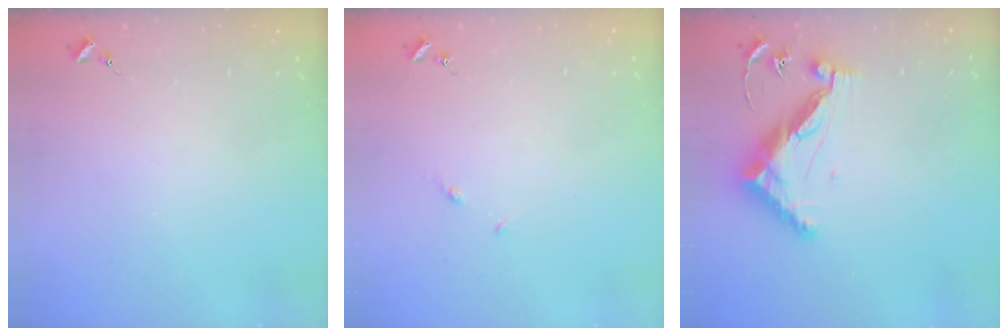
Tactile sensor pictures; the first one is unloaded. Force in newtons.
{"total": 3.4, "press": 3.4, "slide": 0.4}
{"total": 13.0, "press": 13.0, "slide": 0.6}